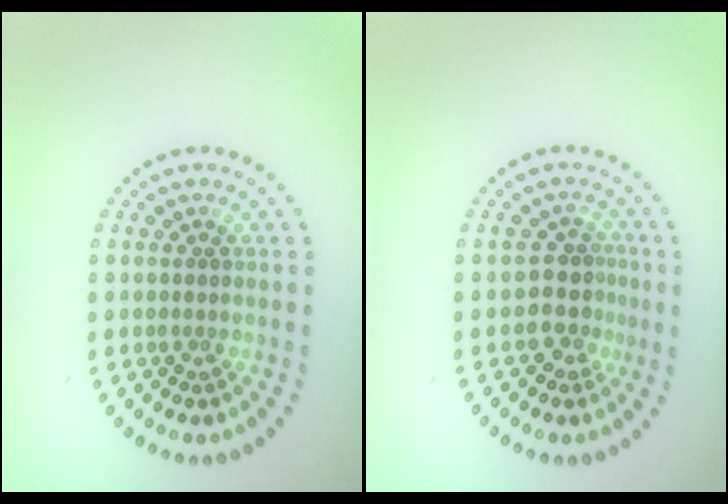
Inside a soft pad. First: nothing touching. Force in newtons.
{"total": 2.7, "press": 2.0, "slide": 1.7}